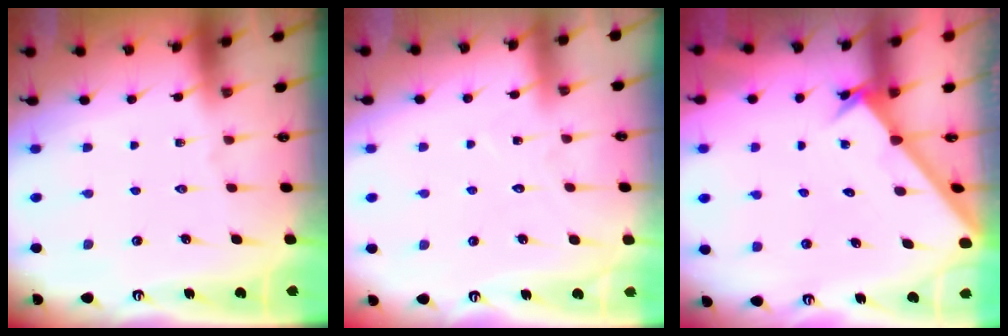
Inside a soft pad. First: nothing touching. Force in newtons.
{"total": 5.8, "press": 5.8, "slide": 0.3}
{"total": 2.2, "press": 2.2, "slide": 0.2}